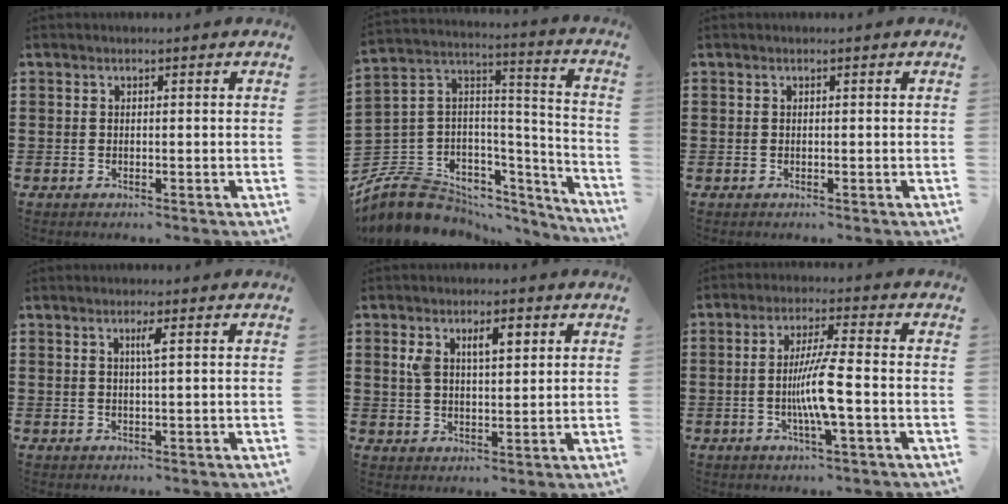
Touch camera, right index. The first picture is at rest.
{"total": 9.2, "force": [-6.4, 6.0, 2.7], "torque": [-0.082, 0.003, -0.123]}
{"total": 0.0}
{"total": 1.8, "force": [0.6, -0.3, 1.7], "torque": [-0.033, -0.004, 0.007]}
{"total": 5.0, "force": [1.9, 2.3, 4.0], "torque": [-0.071, 0.005, 0.027]}
{"total": 7.1, "force": [-1.7, 0.3, 6.9], "torque": [-0.132, -0.009, -0.038]}